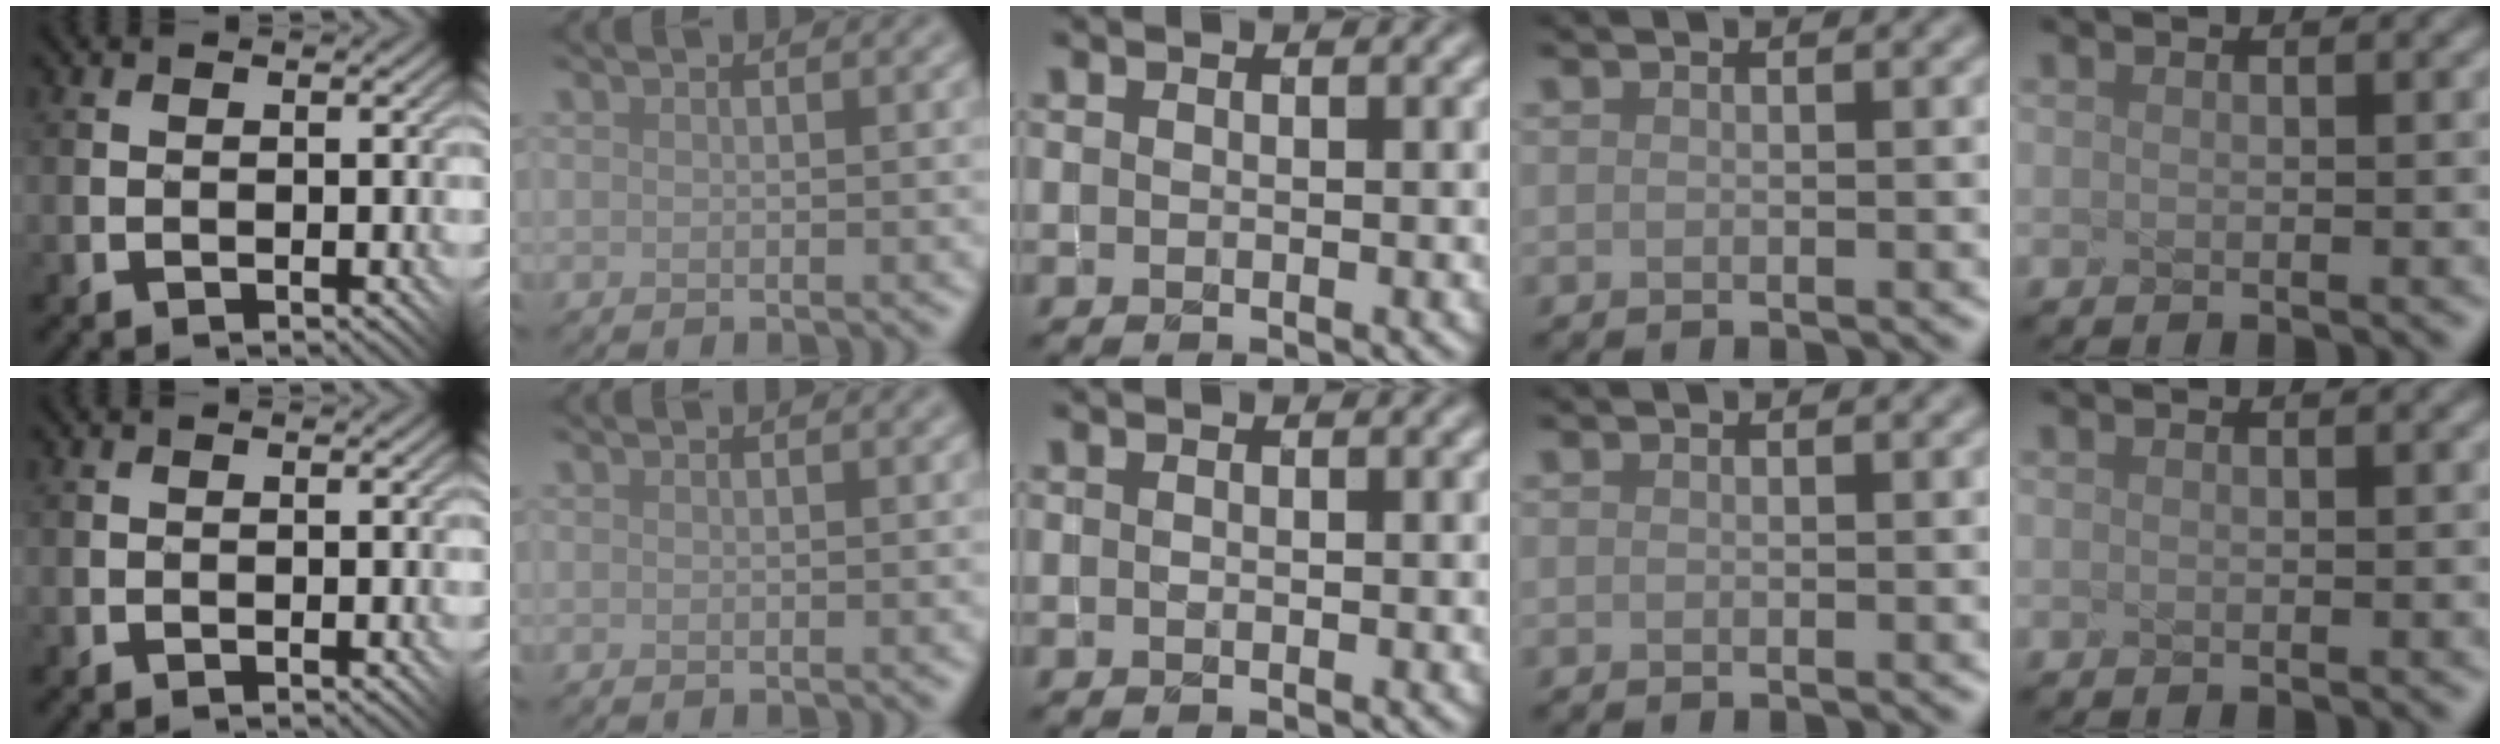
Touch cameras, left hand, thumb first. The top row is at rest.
{}